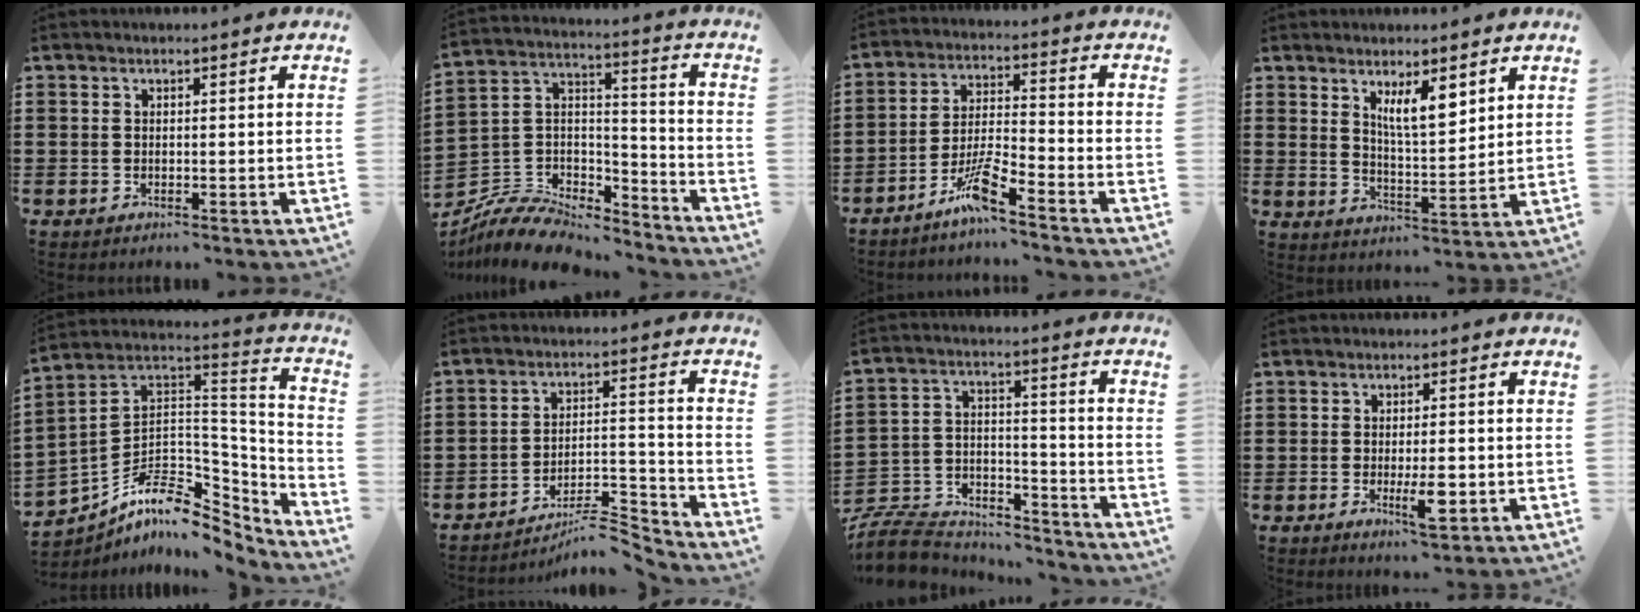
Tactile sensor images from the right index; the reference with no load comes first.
{"total": 8.8, "force": [-8.1, 2.9, 1.9], "torque": [-0.052, 0.006, -0.162]}
{"total": 6.9, "force": [-5.6, 0.3, 4.1], "torque": [-0.094, -0.009, -0.111]}
{"total": 6.2, "force": [3.7, 1.9, 4.6], "torque": [-0.091, -0.006, 0.062]}
{"total": 8.3, "force": [-5.4, 4.8, 4.2], "torque": [-0.088, -0.009, -0.099]}
{"total": 6.3, "force": [-5.9, 0.6, 2.2], "torque": [-0.035, 0.003, -0.113]}
{"total": 8.2, "force": [-7.8, 2.1, 1.5], "torque": [-0.039, 0.013, -0.155]}
{"total": 5.1, "force": [-1.4, 1.4, 4.7], "torque": [-0.082, -0.004, -0.024]}